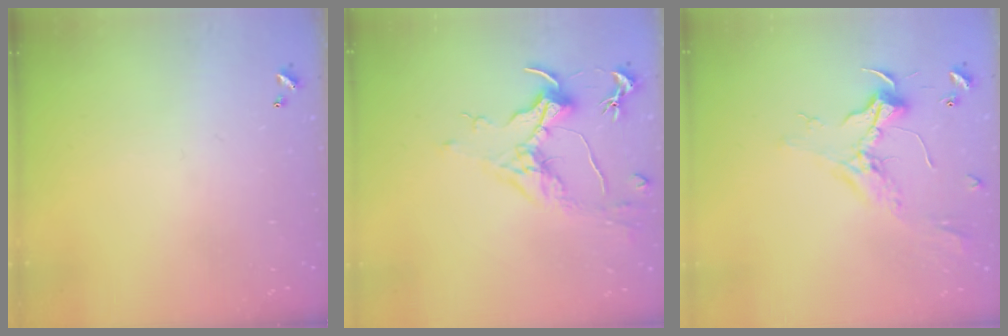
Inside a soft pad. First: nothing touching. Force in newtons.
{"total": 1.6, "press": 1.4, "slide": 0.7}
{"total": 2.4, "press": 2.3, "slide": 0.8}